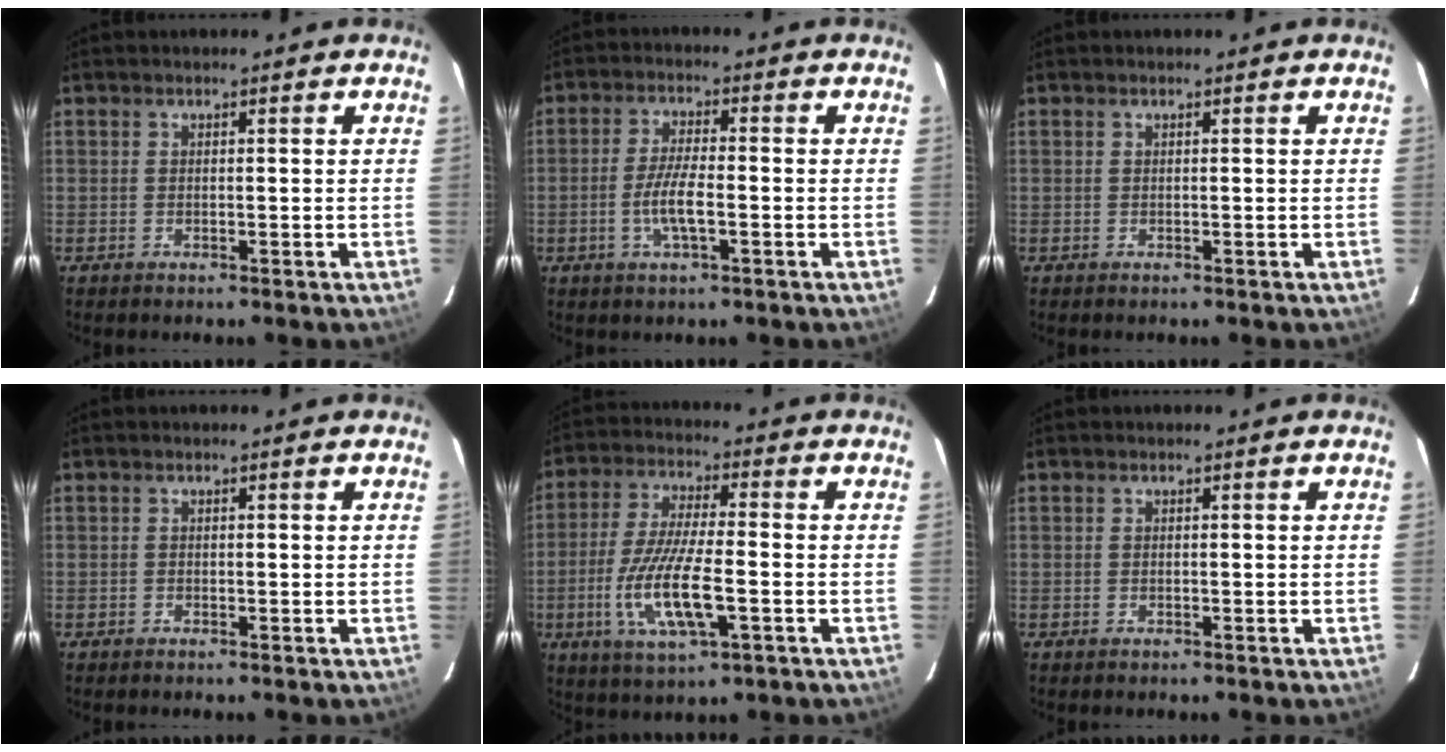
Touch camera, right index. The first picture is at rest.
{"total": 5.9, "force": [-1.8, 1.4, 5.5], "torque": [-0.110, -0.003, -0.036]}
{"total": 0.0}
{"total": 0.0}
{"total": 13.2, "force": [-3.8, 3.4, 12.2], "torque": [-0.249, -0.015, -0.071]}
{"total": 0.0}